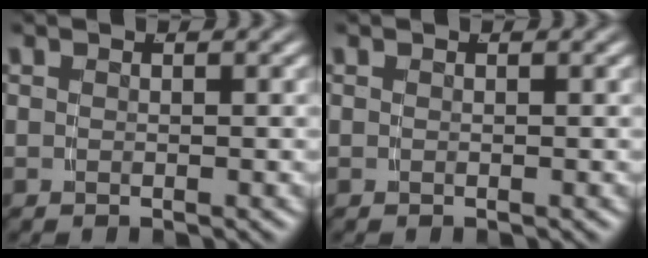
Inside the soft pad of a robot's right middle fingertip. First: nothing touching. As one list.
[{"total": 0.0}]